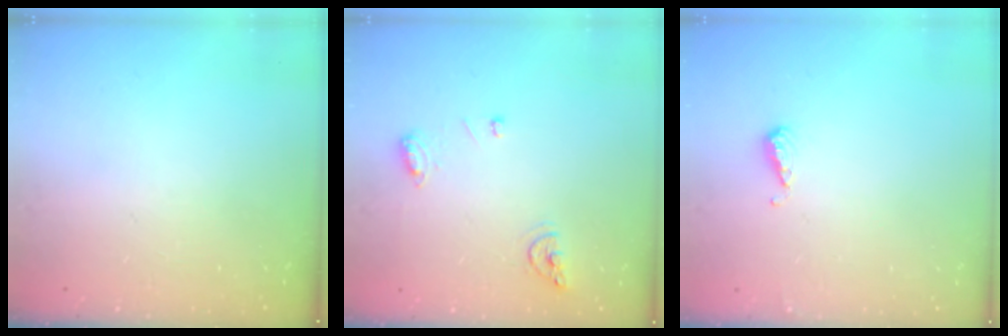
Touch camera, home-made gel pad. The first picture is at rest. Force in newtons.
{"total": 7.9, "press": 7.9, "slide": 0.8}
{"total": 4.7, "press": 4.7, "slide": 0.6}